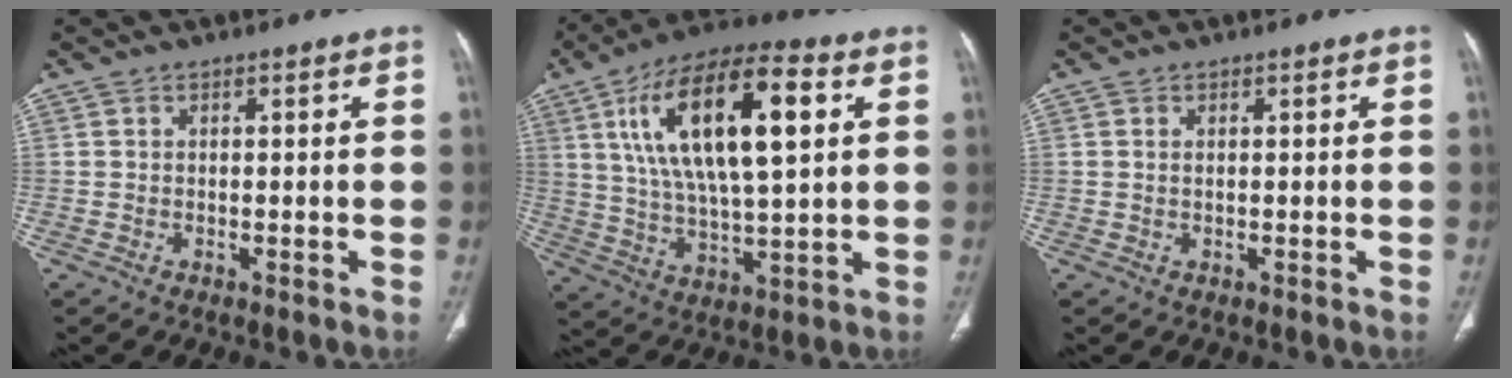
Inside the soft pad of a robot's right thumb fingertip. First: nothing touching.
{"total": 22.1, "force": [6.5, 8.3, 19.4], "torque": [-0.340, 0.001, 0.110]}
{"total": 0.5, "force": [0.2, 0.2, 0.4], "torque": [-0.014, 0.004, 0.006]}